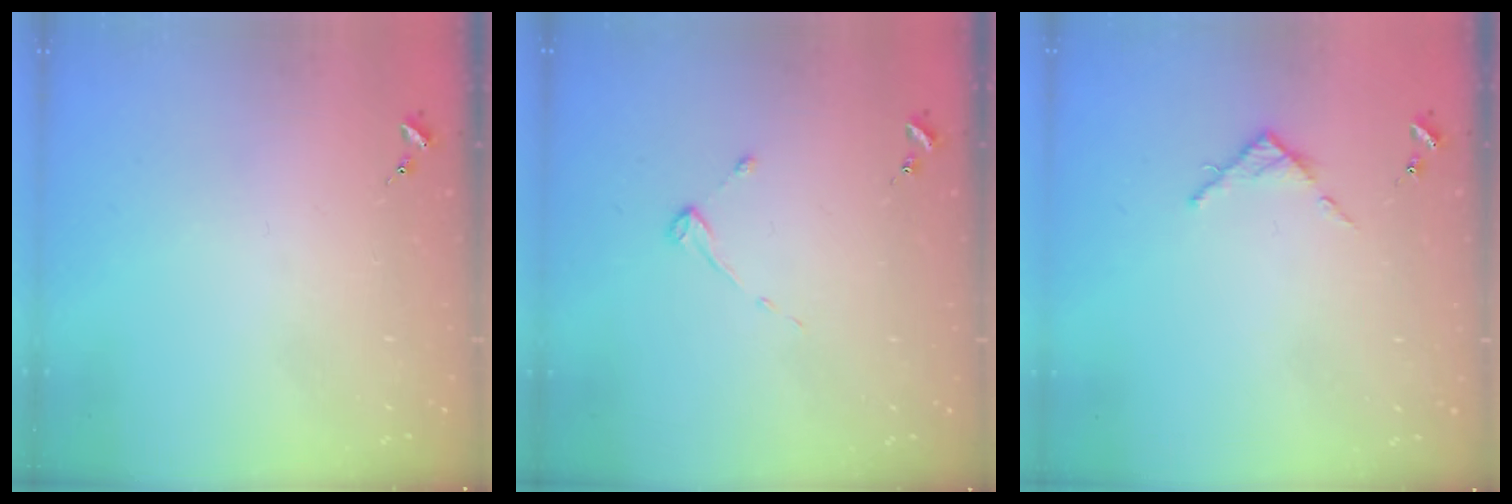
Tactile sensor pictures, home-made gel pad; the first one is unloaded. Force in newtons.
{"total": 2.7, "press": 2.7, "slide": 0.3}
{"total": 3.7, "press": 3.7, "slide": 0.5}